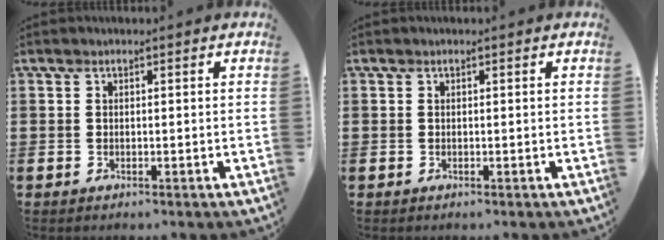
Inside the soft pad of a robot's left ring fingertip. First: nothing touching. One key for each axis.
{"total": 0.0}